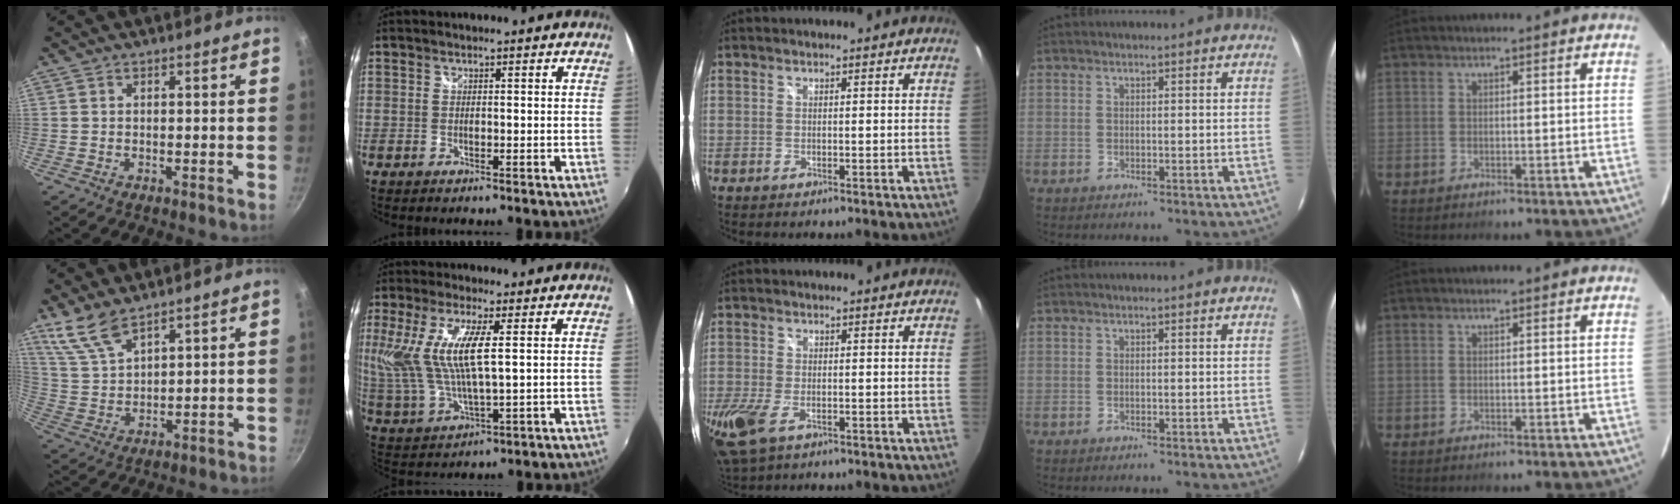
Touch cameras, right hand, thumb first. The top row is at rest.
{"thumb": {"total": 7.8, "force": [6.2, 2.4, 4.1], "torque": [-0.084, -0.029, 0.140]}, "index": {"total": 15.7, "force": [3.6, 4.8, 14.5], "torque": [-0.291, -0.005, 0.079]}, "middle": {"total": 10.5, "force": [-4.7, 5.8, 7.4], "torque": [-0.181, -0.039, -0.084]}}